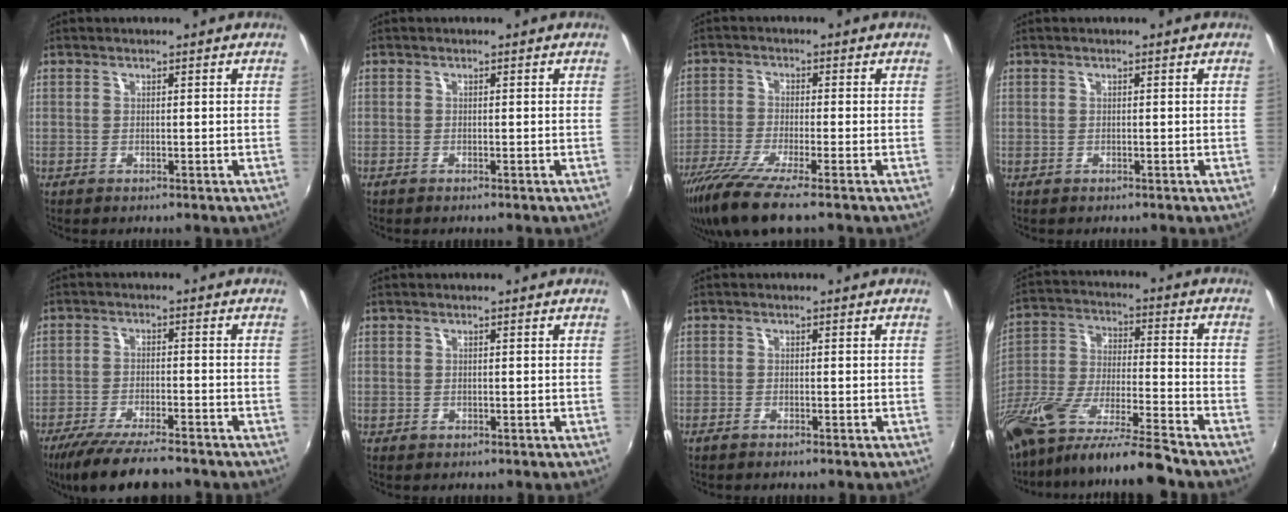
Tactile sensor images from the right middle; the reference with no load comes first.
{"total": 0.7, "force": [-0.7, 0.1, 0.3], "torque": [-0.006, -0.003, -0.014]}
{"total": 9.8, "force": [-7.3, 0.3, 6.6], "torque": [-0.151, -0.040, -0.133]}
{"total": 0.0}
{"total": 11.7, "force": [-9.8, 1.8, 6.2], "torque": [-0.136, -0.026, -0.163]}
{"total": 0.6, "force": [-0.3, 0.4, 0.1], "torque": [-0.001, -0.003, -0.006]}
{"total": 1.2, "force": [-1.1, 0.1, 0.6], "torque": [-0.017, -0.002, -0.023]}
{"total": 20.3, "force": [-16.6, 1.0, 11.8], "torque": [-0.220, -0.047, -0.300]}